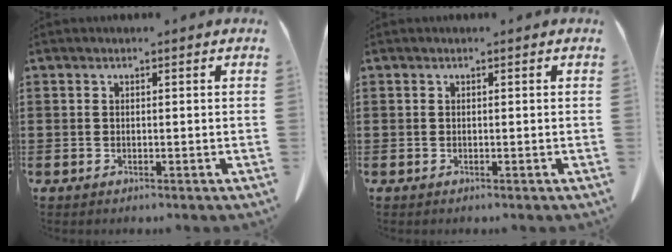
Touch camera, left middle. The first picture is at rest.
{"total": 0.0}